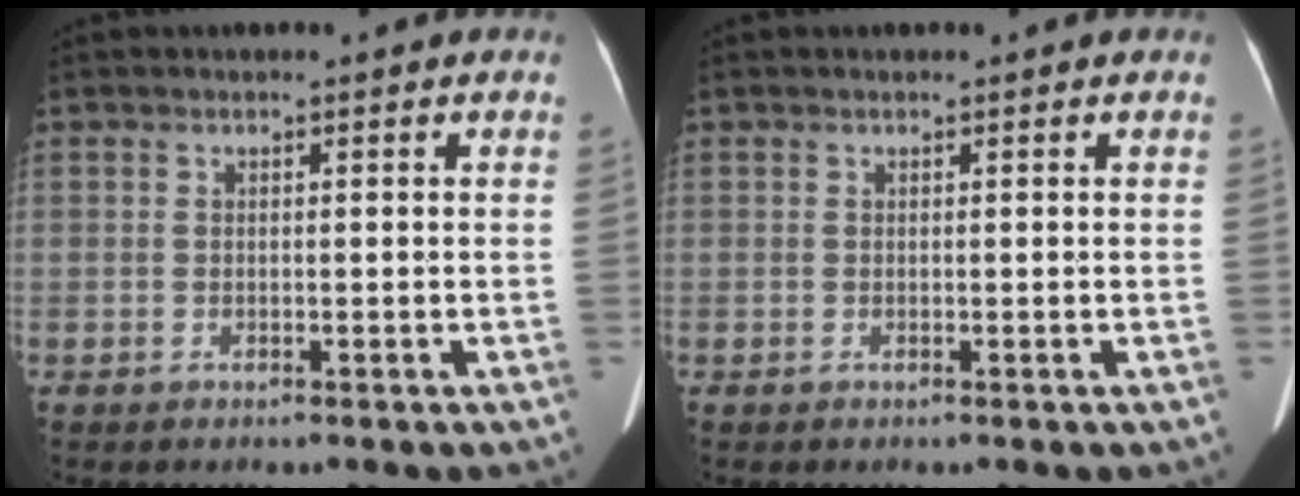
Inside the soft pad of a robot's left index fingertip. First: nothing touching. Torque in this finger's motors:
{"motor_torque": [0.08, -0.04, 0.03, -0.01]}